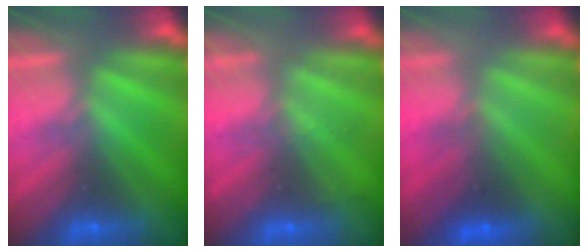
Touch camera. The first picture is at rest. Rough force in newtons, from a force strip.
{"total": 1.9}
{"total": 1.8}